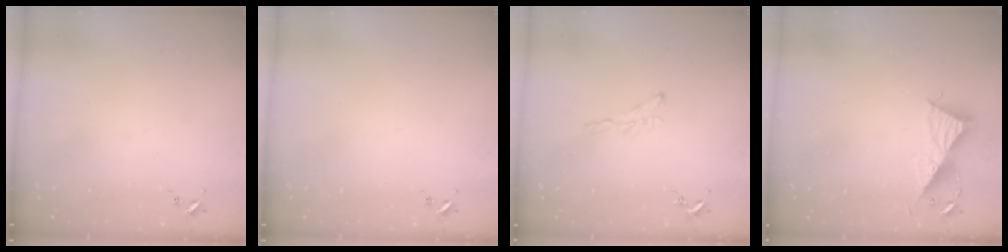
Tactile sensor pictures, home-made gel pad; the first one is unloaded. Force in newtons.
{"total": 0.0}
{"total": 4.2, "press": 4.2, "slide": 0.5}
{"total": 9.3, "press": 9.3, "slide": 0.7}